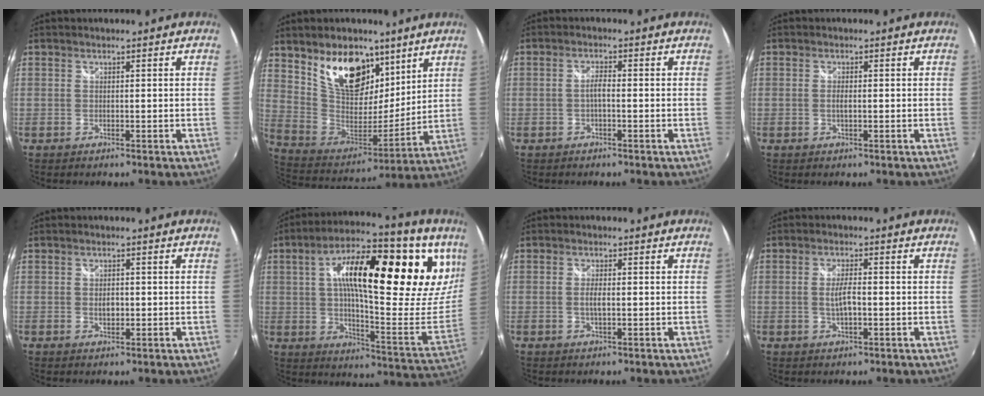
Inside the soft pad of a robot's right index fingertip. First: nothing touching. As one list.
[{"total": 18.7, "force": [10.8, 10.6, 11.1], "torque": [-0.215, 0.006, 0.204]}, {"total": 1.9, "force": [-0.7, 0.4, 1.7], "torque": [-0.035, 0.006, -0.014]}, {"total": 1.3, "force": [-0.2, 0.2, 1.2], "torque": [-0.026, 0.000, -0.005]}, {"total": 2.1, "force": [-0.3, 1.4, 1.5], "torque": [-0.024, 0.001, -0.006]}, {"total": 30.6, "force": [12.0, 10.7, 26.0], "torque": [-0.397, 0.025, 0.182]}, {"total": 2.2, "force": [-0.3, 0.5, 2.1], "torque": [-0.040, -0.001, -0.006]}, {"total": 3.8, "force": [-0.7, 1.0, 3.6], "torque": [-0.066, -0.001, -0.011]}]